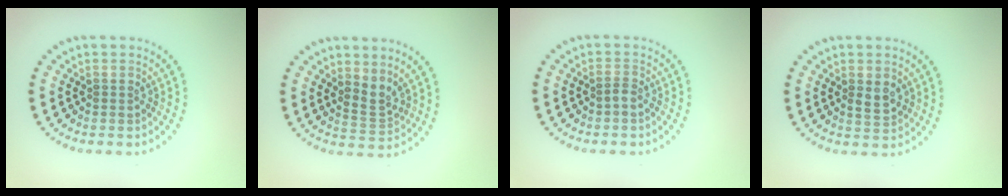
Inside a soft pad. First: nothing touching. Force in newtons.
{"total": 2.2, "press": 1.6, "slide": 1.6}
{"total": 0.9, "press": 0.6, "slide": 0.7}
{"total": 1.5, "press": 1.5, "slide": 0.3}